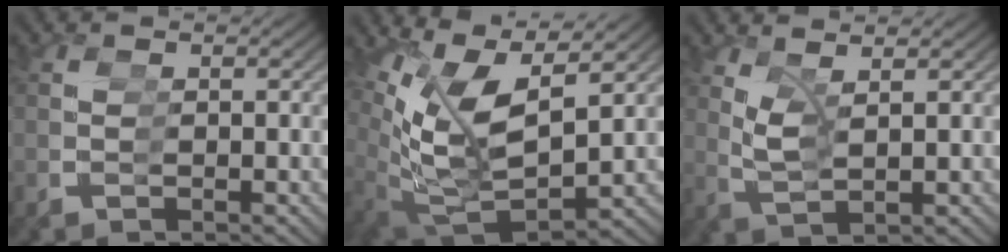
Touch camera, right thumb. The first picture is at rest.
{"total": 11.5, "force": [1.2, 7.7, 8.4], "torque": [-0.192, -0.044, 0.036]}
{"total": 2.6, "force": [1.7, 0.9, 1.8], "torque": [-0.043, -0.003, 0.039]}